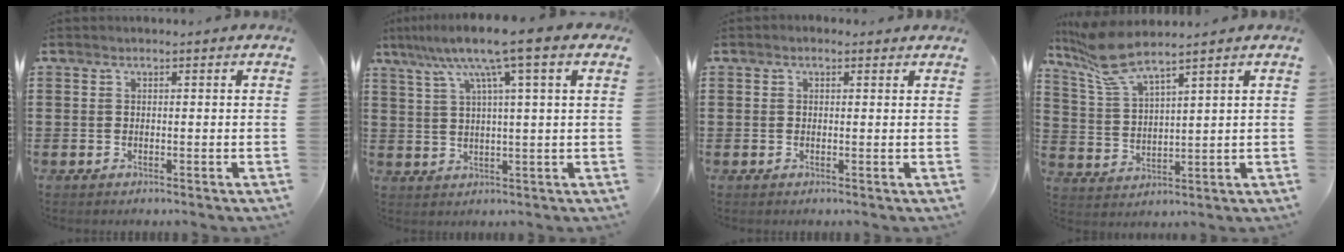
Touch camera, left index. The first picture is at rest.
{"total": 9.2, "force": [5.0, 0.2, 7.8], "torque": [-0.164, -0.006, 0.082]}
{"total": 0.7, "force": [0.2, 0.5, 0.5], "torque": [-0.011, 0.006, 0.002]}
{"total": 7.0, "force": [5.9, 0.7, 3.7], "torque": [-0.094, -0.015, 0.106]}